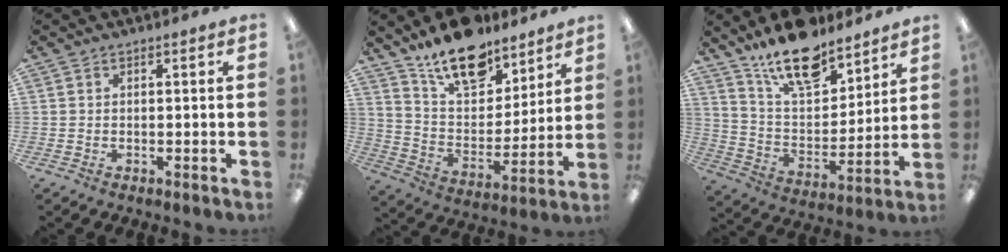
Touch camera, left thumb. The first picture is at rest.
{"total": 17.2, "force": [13.4, 7.9, 7.3], "torque": [-0.127, -0.086, 0.239]}
{"total": 17.2, "force": [13.5, 7.0, 8.0], "torque": [-0.142, -0.083, 0.240]}